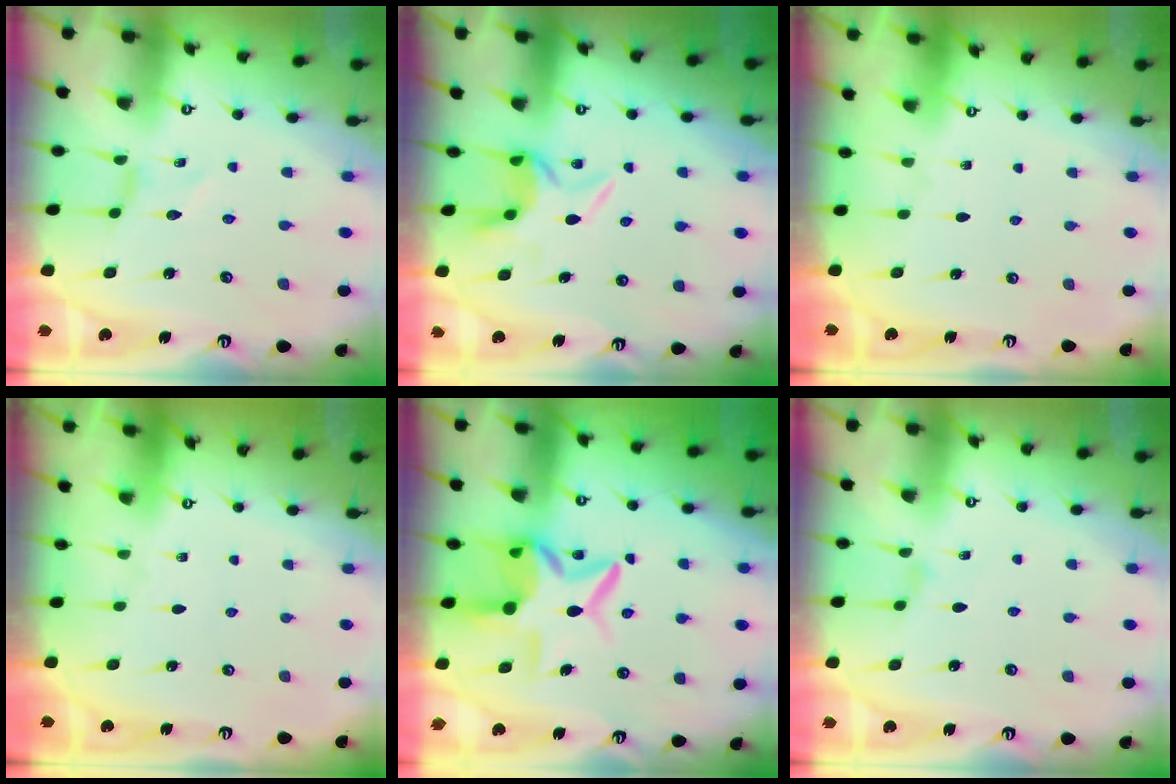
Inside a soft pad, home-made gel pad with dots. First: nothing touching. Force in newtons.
{"total": 5.3, "press": 5.1, "slide": 1.2}
{"total": 0.0}
{"total": 0.0}
{"total": 11.1, "press": 11.1, "slide": 1.1}
{"total": 0.6, "press": 0.6, "slide": 0.2}